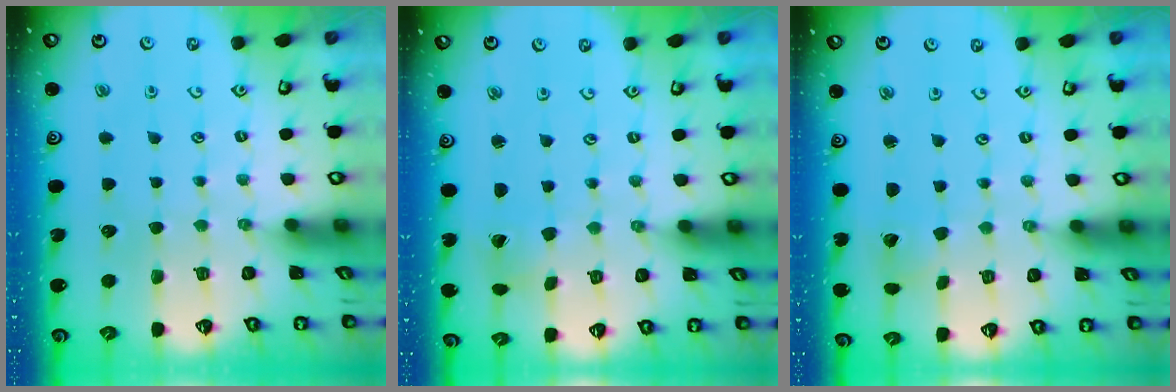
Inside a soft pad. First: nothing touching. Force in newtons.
{"total": 2.1, "press": 2.1, "slide": 0.3}
{"total": 2.0, "press": 2.0, "slide": 0.1}